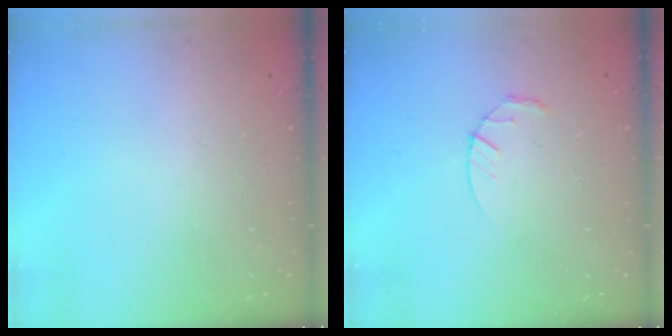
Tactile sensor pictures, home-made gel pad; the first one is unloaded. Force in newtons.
{"total": 3.6, "press": 3.6, "slide": 0.5}